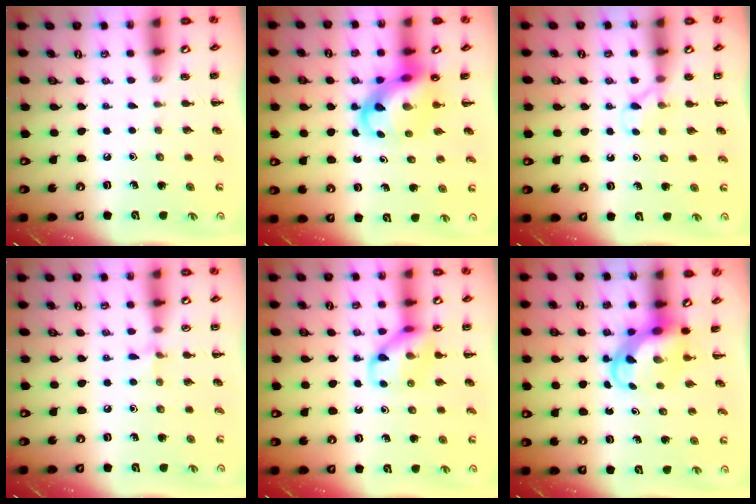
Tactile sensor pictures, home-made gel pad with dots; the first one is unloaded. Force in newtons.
{"total": 9.4, "press": 9.0, "slide": 2.8}
{"total": 3.3, "press": 3.2, "slide": 1.0}
{"total": 5.3, "press": 4.9, "slide": 1.8}
{"total": 10.5, "press": 10.5, "slide": 0.7}
{"total": 5.4, "press": 5.3, "slide": 0.6}